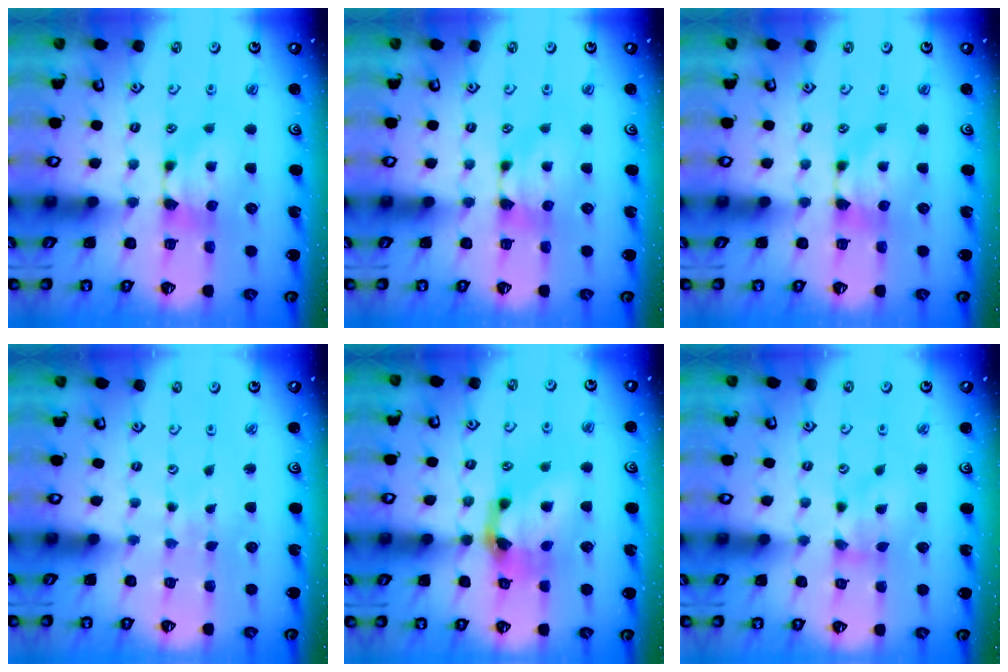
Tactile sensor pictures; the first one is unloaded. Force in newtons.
{"total": 0.0}
{"total": 0.0}
{"total": 5.3, "press": 5.3, "slide": 0.3}
{"total": 7.1, "press": 6.8, "slide": 2.0}
{"total": 1.3, "press": 0.3, "slide": 1.2}